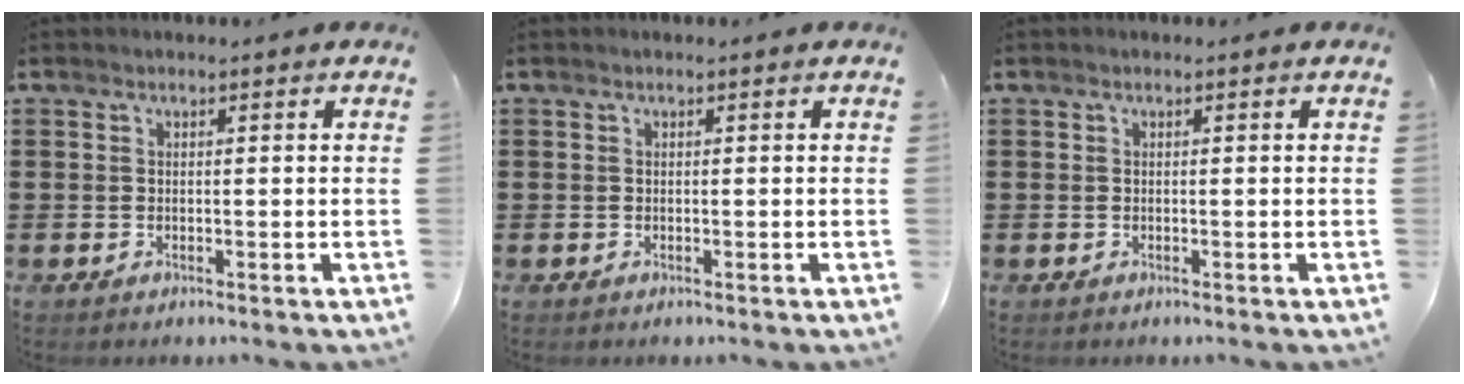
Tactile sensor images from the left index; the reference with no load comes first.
{"total": 0.0}
{"total": 0.0}